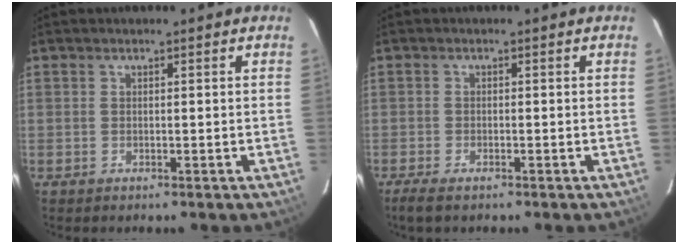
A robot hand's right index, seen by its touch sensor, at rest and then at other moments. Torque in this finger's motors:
{"motor_torque": [-0.07, -0.08, 0.07, 0.02]}